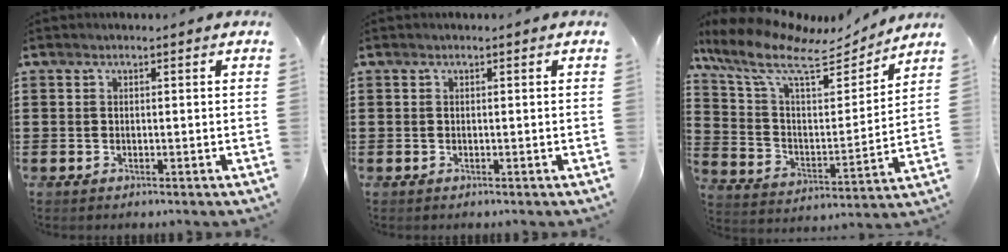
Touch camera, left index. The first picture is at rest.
{"total": 0.0}
{"total": 11.3, "force": [8.7, 3.1, 6.6], "torque": [-0.163, -0.045, 0.149]}